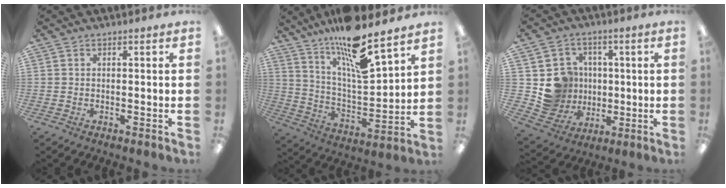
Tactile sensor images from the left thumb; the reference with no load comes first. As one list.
[{"total": 15.6, "force": [12.6, 2.6, 8.8], "torque": [-0.160, -0.089, 0.210]}, {"total": 11.0, "force": [1.4, 10.7, 1.9], "torque": [-0.046, -0.005, 0.044]}]